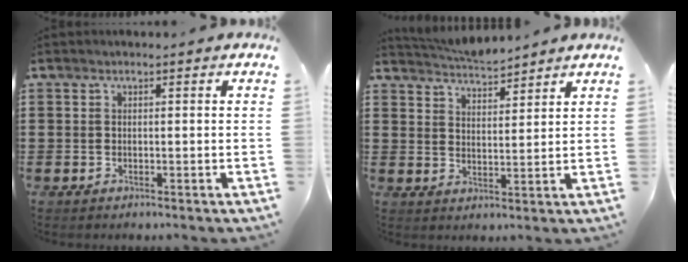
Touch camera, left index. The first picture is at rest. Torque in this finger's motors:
{"motor_torque": [0.06, -0.04, 0.06, 0.01]}